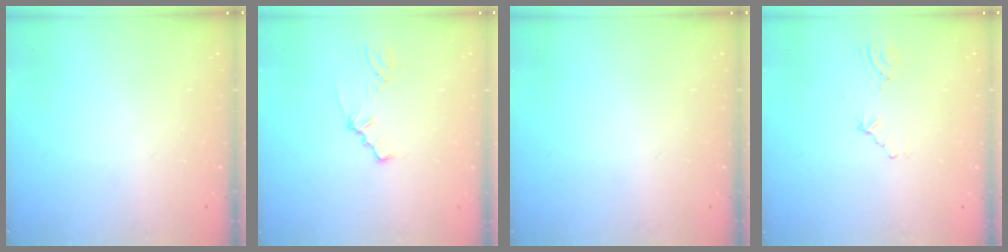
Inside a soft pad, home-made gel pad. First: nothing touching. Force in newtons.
{"total": 0.9, "press": 0.8, "slide": 0.2}
{"total": 0.0}
{"total": 2.7, "press": 1.9, "slide": 2.0}